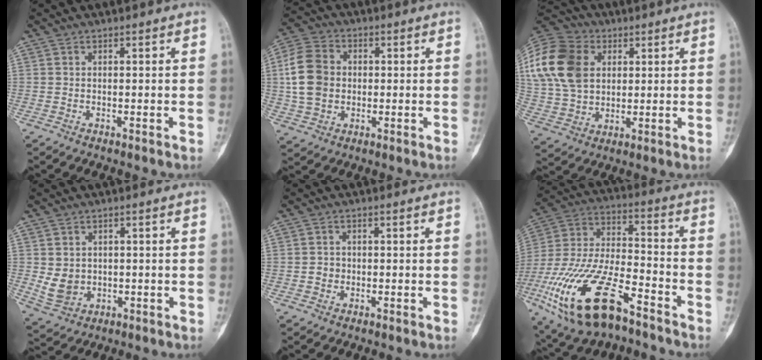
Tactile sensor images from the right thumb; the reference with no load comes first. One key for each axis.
{"total": 11.3, "fx": 0.5, "fy": 8.9, "fz": 6.9, "tx": -0.122, "ty": 0.015, "tz": 0.005}
{"total": 21.6, "fx": 5.6, "fy": 16.2, "fz": 13.2, "tx": -0.278, "ty": 0.022, "tz": 0.104}
{"total": 5.6, "fx": 0.1, "fy": 4.8, "fz": 2.8, "tx": -0.033, "ty": -0.002, "tz": 0.019}
{"total": 1.7, "fx": -0.3, "fy": 1.6, "fz": 0.5, "tx": 0.000, "ty": 0.007, "tz": -0.007}
{"total": 25.6, "fx": -13.8, "fy": 10.9, "fz": 18.5, "tx": -0.428, "ty": 0.034, "tz": -0.252}